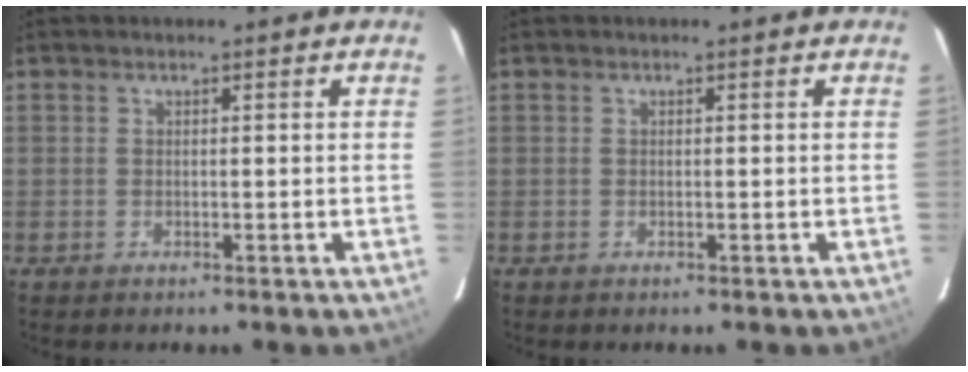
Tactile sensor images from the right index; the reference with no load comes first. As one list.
[{"total": 0.0}]